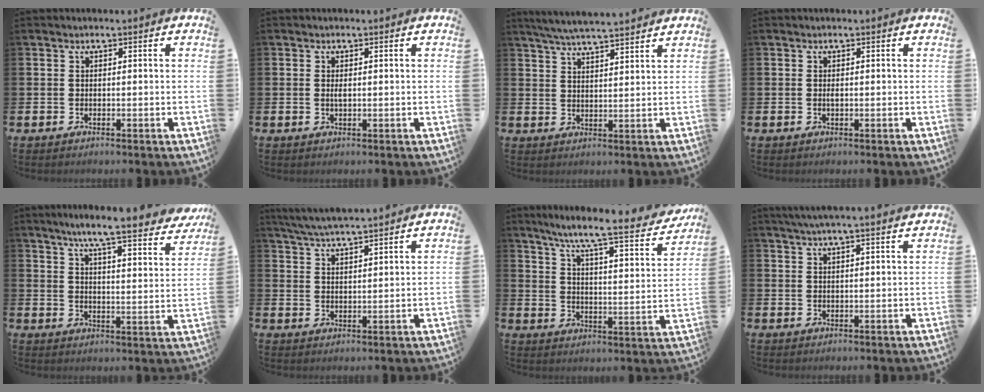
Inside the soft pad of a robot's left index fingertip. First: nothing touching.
{"total": 0.9, "force": [0.1, 0.3, 0.8], "torque": [-0.013, 0.002, 0.001]}
{"total": 5.3, "force": [5.1, 0.0, 1.4], "torque": [-0.046, -0.020, 0.093]}
{"total": 0.6, "force": [0.0, 0.2, 0.5], "torque": [-0.008, -0.002, -0.001]}
{"total": 7.7, "force": [6.9, 0.1, 3.5], "torque": [-0.076, -0.047, 0.113]}
{"total": 5.0, "force": [4.9, -0.1, 1.2], "torque": [-0.041, -0.020, 0.087]}
{"total": 8.5, "force": [7.1, 0.7, 4.8], "torque": [-0.106, -0.054, 0.108]}
{"total": 3.9, "force": [3.6, -0.4, 1.5], "torque": [-0.034, -0.008, 0.064]}